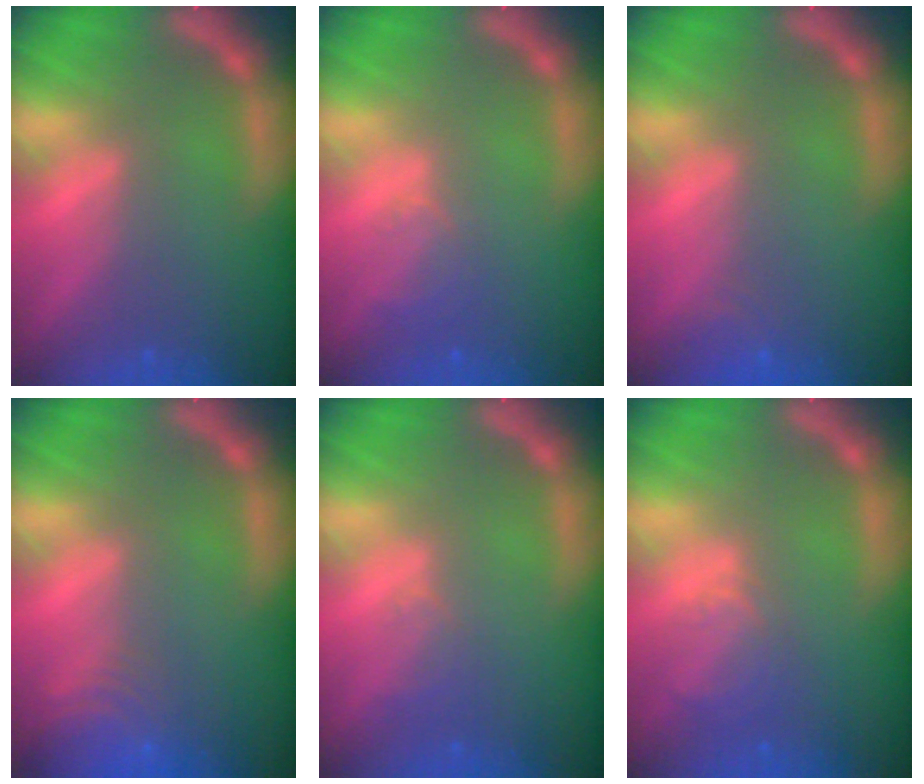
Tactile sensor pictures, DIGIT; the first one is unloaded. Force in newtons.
{"total": 2.0}
{"total": 1.4}
{"total": 6.0}
{"total": 1.5}
{"total": 2.9}